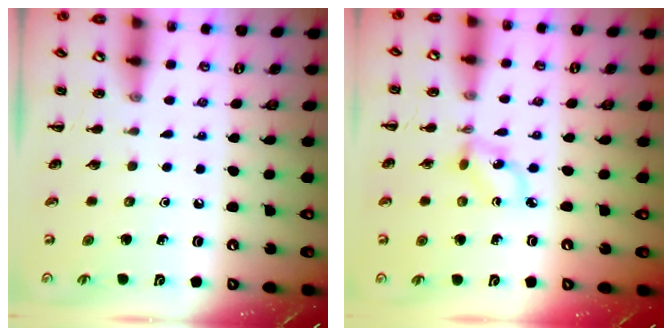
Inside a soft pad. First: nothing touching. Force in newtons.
{"total": 2.3, "press": 2.2, "slide": 0.5}